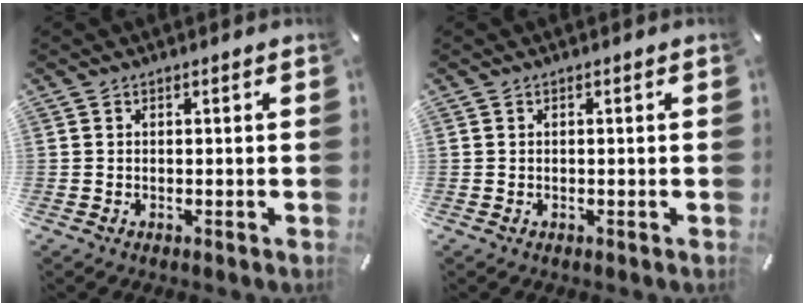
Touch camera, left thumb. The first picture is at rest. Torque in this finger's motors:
{"motor_torque": [0.00, 0.00, 0.00, 0.00, 0.00]}